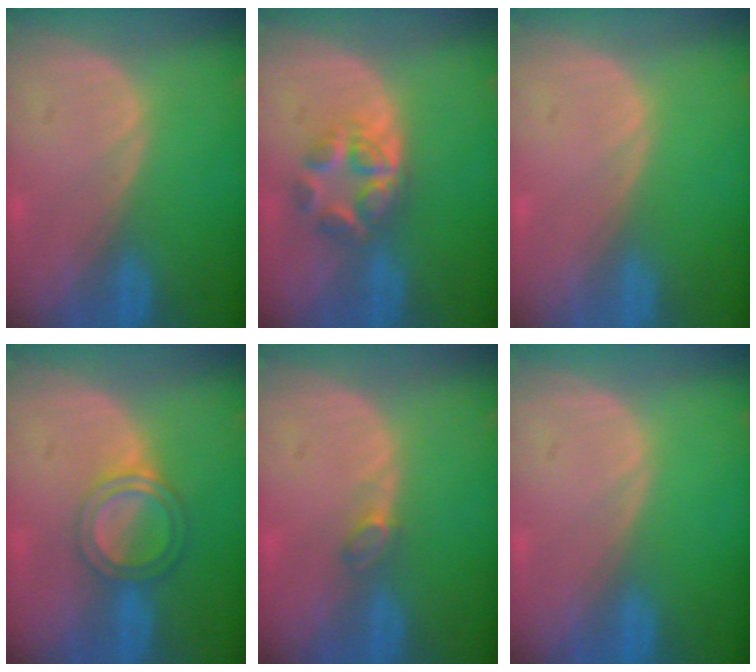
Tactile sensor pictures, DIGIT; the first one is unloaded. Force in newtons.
{"total": 5.5, "press": 5.2, "slide": 1.7}
{"total": 0.0}
{"total": 5.1, "press": 4.6, "slide": 2.1}
{"total": 1.7, "press": 1.7, "slide": 0.4}
{"total": 0.0}